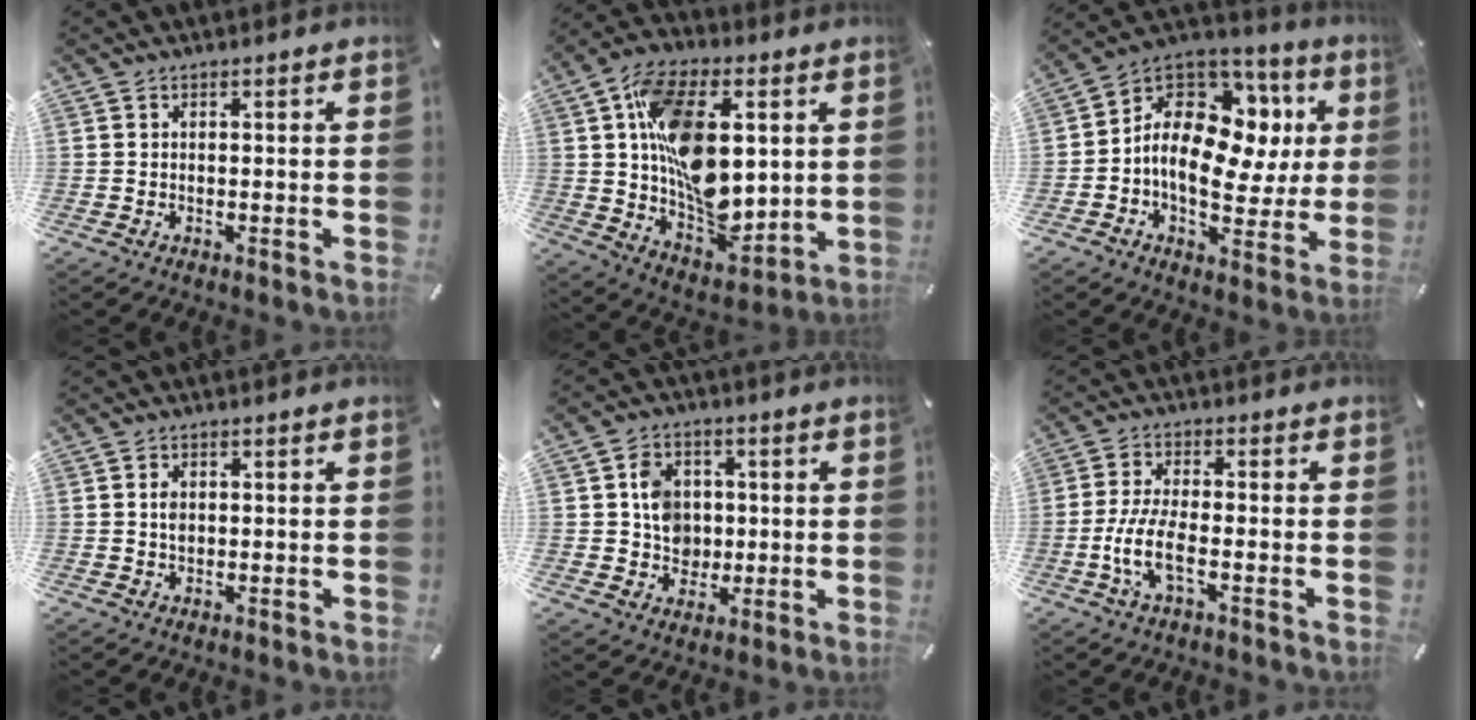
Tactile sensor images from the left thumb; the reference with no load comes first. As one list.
[{"total": 19.0, "force": [3.8, 11.8, 14.4], "torque": [-0.245, -0.003, 0.075]}, {"total": 16.1, "force": [2.4, 10.9, 11.6], "torque": [-0.207, -0.019, 0.038]}, {"total": 2.1, "force": [0.3, 1.5, 1.5], "torque": [-0.025, 0.001, 0.002]}, {"total": 8.2, "force": [0.9, 7.4, 3.4], "torque": [-0.049, 0.010, 0.017]}, {"total": 7.9, "force": [-2.4, 2.6, 7.1], "torque": [-0.156, -0.011, -0.046]}]